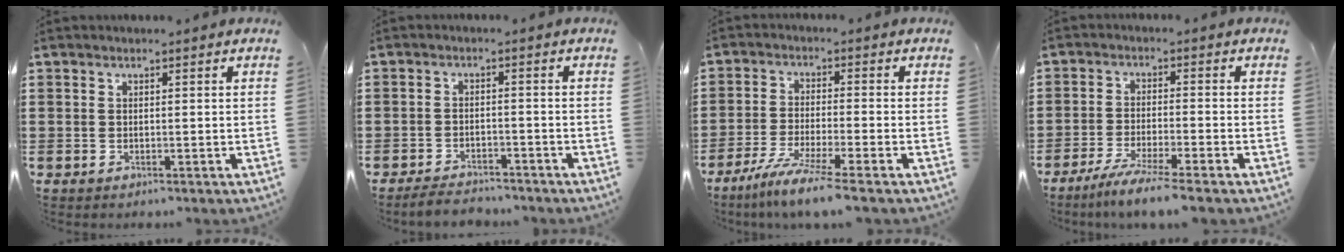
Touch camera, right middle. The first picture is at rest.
{"total": 3.1, "force": [-3.0, 0.6, 0.4], "torque": [-0.010, 0.001, -0.063]}
{"total": 6.1, "force": [-5.0, -0.5, 3.5], "torque": [-0.074, -0.024, -0.095]}
{"total": 4.9, "force": [-4.3, -0.4, 2.4], "torque": [-0.052, -0.018, -0.081]}